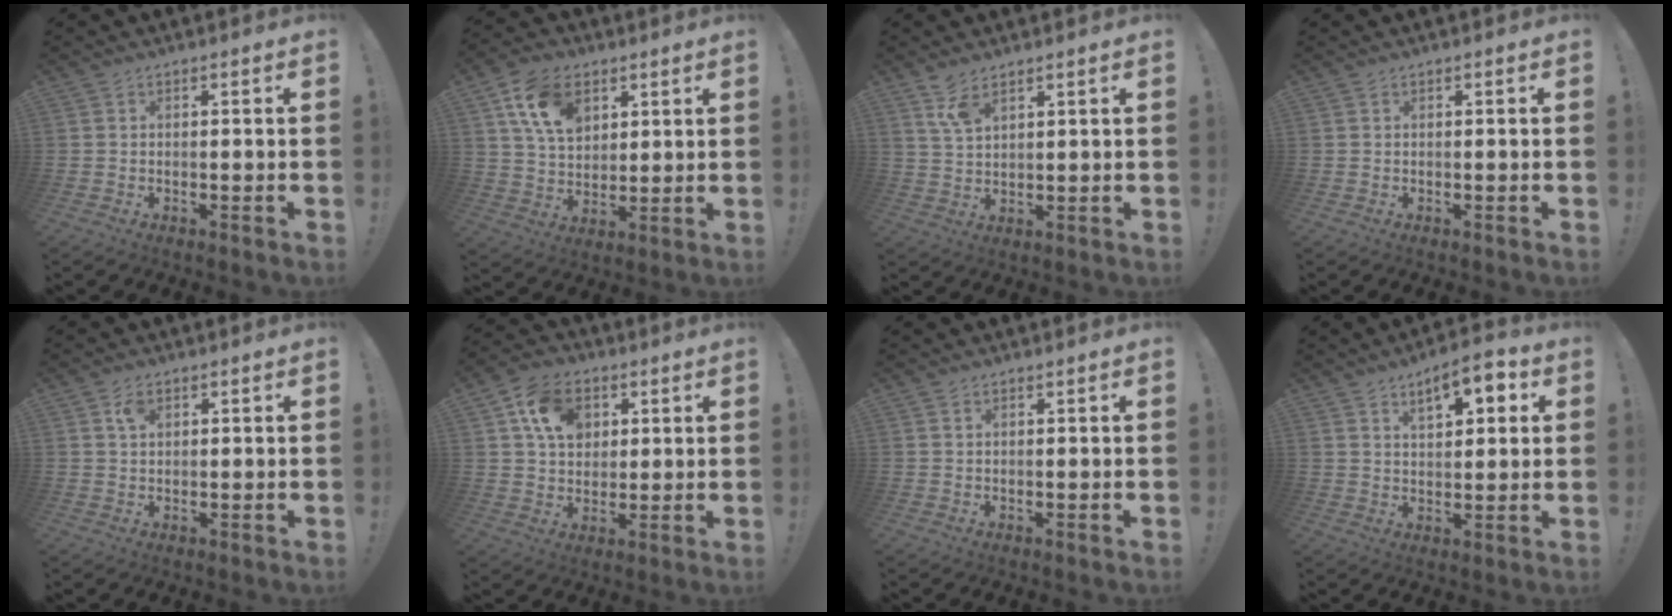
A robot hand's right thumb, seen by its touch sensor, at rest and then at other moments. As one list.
[{"total": 13.8, "force": [6.3, 9.6, 7.6], "torque": [-0.126, -0.012, 0.124]}, {"total": 6.2, "force": [4.3, 2.2, 3.9], "torque": [-0.076, -0.017, 0.079]}, {"total": 0.0}, {"total": 3.1, "force": [1.6, 1.8, 1.9], "torque": [-0.033, -0.001, 0.028]}, {"total": 12.4, "force": [4.8, 9.6, 6.2], "torque": [-0.103, -0.002, 0.095]}, {"total": 0.7, "force": [0.6, 0.2, 0.3], "torque": [-0.007, 0.000, 0.011]}, {"total": 9.2, "force": [4.8, 3.6, 6.9], "torque": [-0.099, -0.018, 0.079]}]